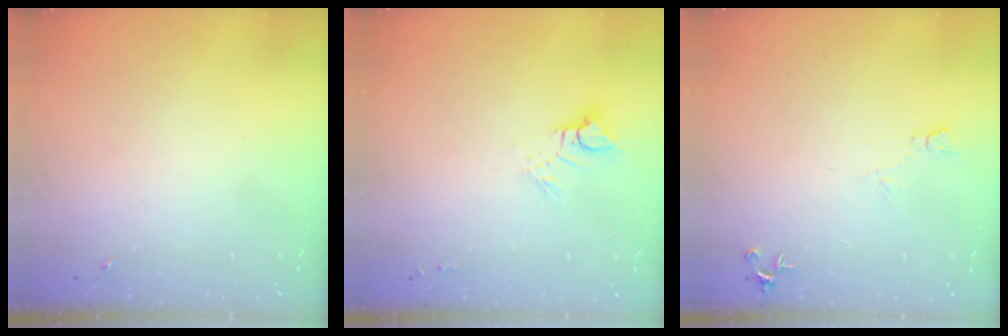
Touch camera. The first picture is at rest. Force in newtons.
{"total": 6.3, "press": 6.3, "slide": 0.5}
{"total": 5.9, "press": 5.8, "slide": 1.0}